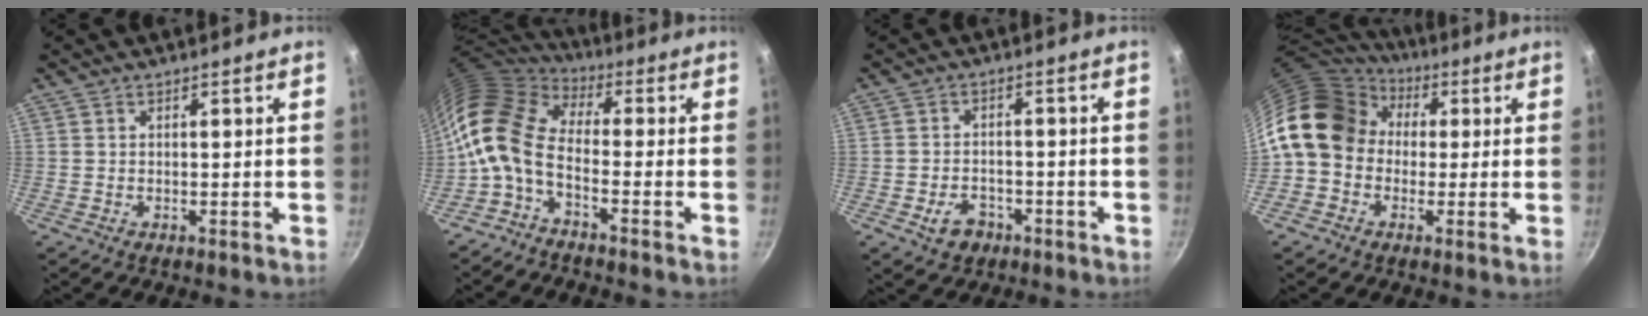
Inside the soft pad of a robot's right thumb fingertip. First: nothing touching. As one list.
[{"total": 12.4, "force": [-2.9, 6.9, 9.8], "torque": [-0.194, 0.030, -0.072]}, {"total": 5.1, "force": [-2.5, 3.7, 2.3], "torque": [-0.028, 0.024, -0.033]}, {"total": 15.5, "force": [1.7, 12.9, 8.4], "torque": [-0.125, 0.038, 0.013]}]